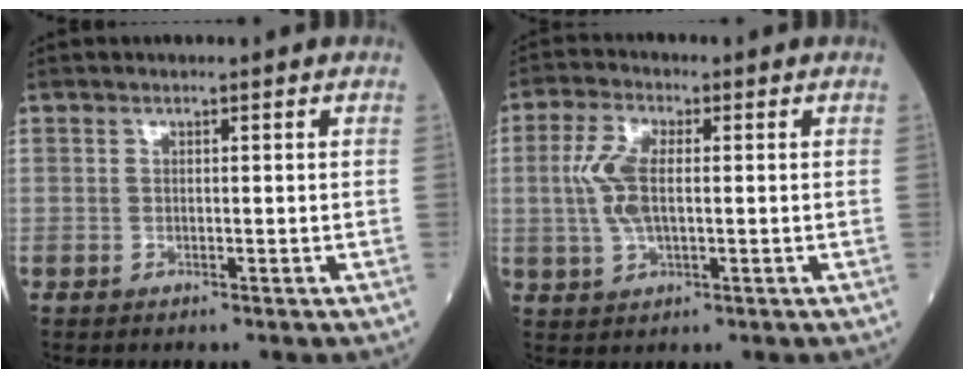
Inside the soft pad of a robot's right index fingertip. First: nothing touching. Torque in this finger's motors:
{"motor_torque": [0.82, 0.50, 0.64, 0.18]}